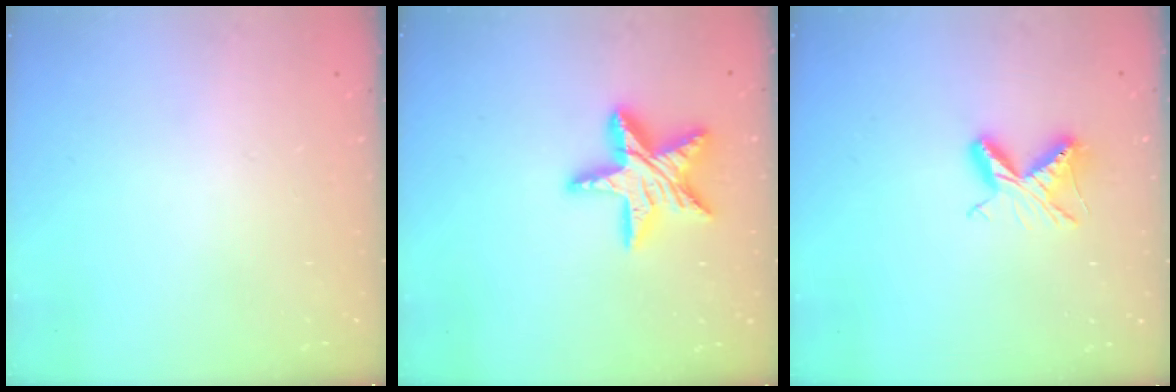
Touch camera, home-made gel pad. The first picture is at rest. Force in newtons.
{"total": 15.9, "press": 15.9, "slide": 1.3}
{"total": 7.2, "press": 7.2, "slide": 0.8}